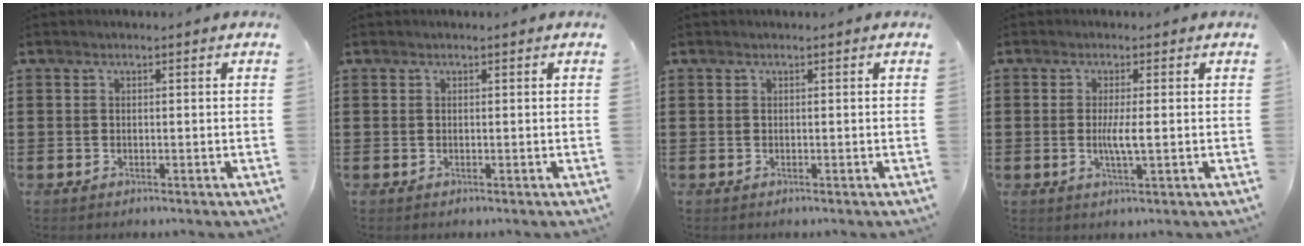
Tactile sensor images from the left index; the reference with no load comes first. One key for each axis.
{"total": 0.0}
{"total": 0.0}
{"total": 3.3, "fx": -0.1, "fy": 0.3, "fz": 3.3, "tx": -0.067, "ty": -0.008, "tz": -0.006}